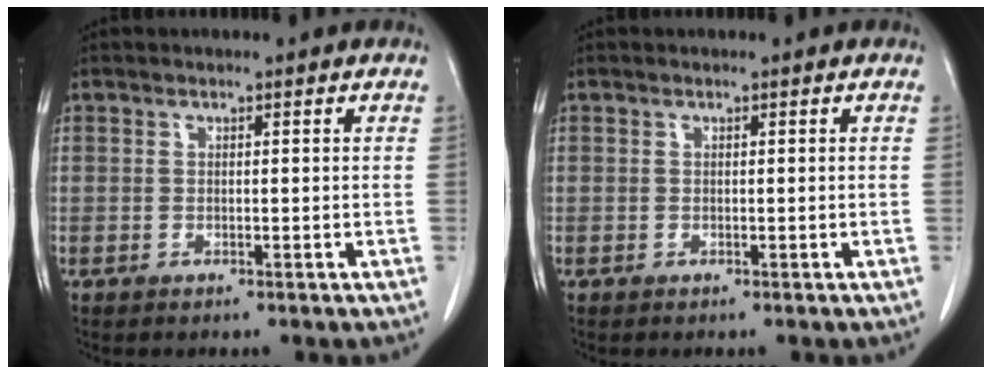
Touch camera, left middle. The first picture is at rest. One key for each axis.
{"total": 0.0}